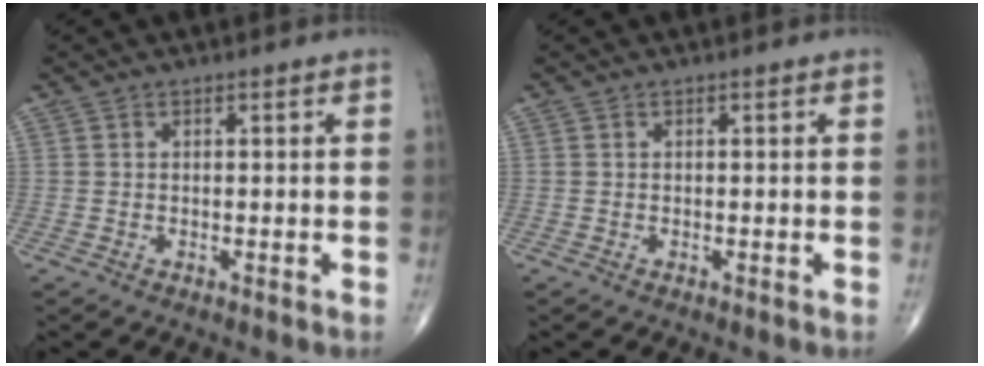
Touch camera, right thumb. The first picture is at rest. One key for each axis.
{"total": 0.0}